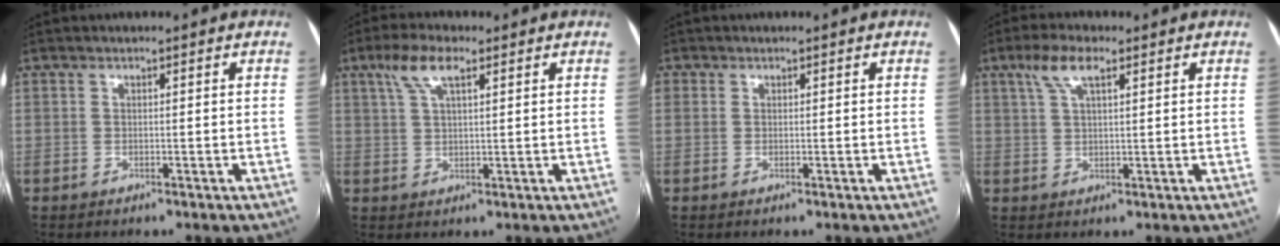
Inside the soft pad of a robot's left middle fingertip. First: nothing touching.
{"total": 5.5, "force": [3.0, 1.5, 4.3], "torque": [-0.095, 0.017, 0.060]}
{"total": 1.3, "force": [0.4, 1.2, 0.3], "torque": [0.004, 0.003, 0.005]}
{"total": 5.0, "force": [2.8, 1.3, 3.9], "torque": [-0.086, 0.016, 0.056]}